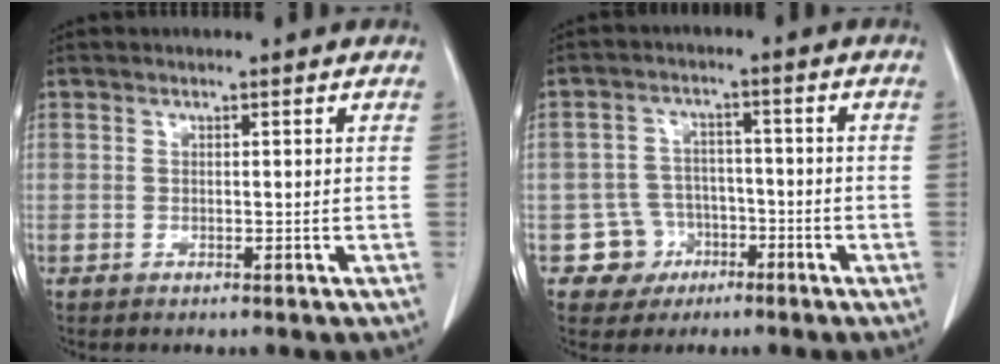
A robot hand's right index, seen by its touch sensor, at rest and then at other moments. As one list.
[{"total": 5.4, "force": [-2.3, 4.8, -0.1], "torque": [0.013, 0.016, -0.031]}]